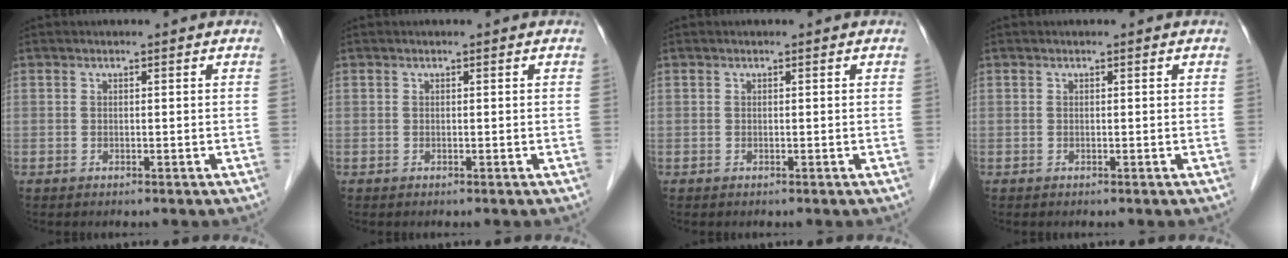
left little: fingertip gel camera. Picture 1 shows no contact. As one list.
[{"total": 0.0}, {"total": 0.0}, {"total": 0.0}]